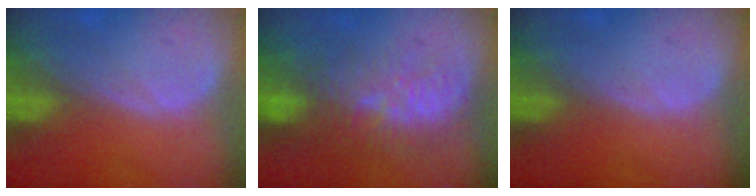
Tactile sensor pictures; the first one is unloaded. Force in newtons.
{"total": 9.5, "press": 9.1, "slide": 2.8}
{"total": 0.0}